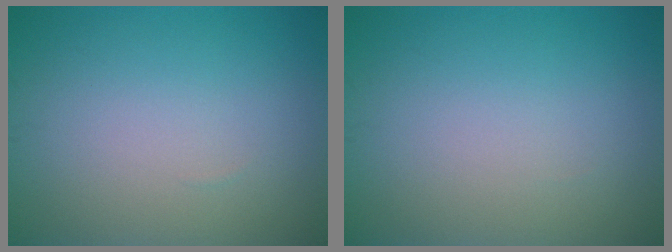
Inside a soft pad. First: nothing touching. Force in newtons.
{"total": 0.0}